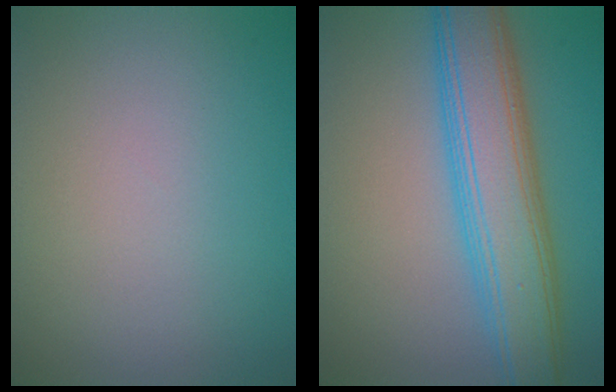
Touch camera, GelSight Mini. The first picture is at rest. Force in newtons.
{"total": 8.0, "press": 8.0, "slide": 0.0}